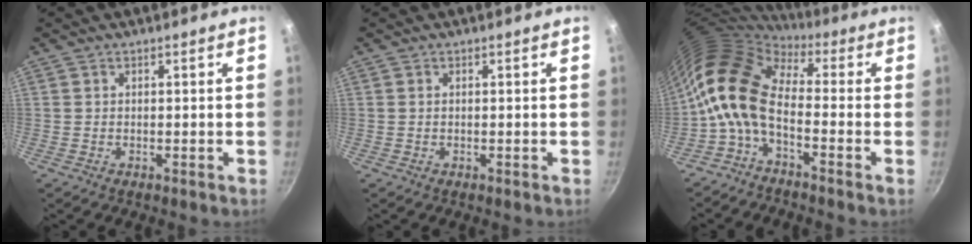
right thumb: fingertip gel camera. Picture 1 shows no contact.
{"total": 0.0}
{"total": 11.0, "force": [-1.5, 5.9, 9.2], "torque": [-0.167, 0.028, -0.046]}